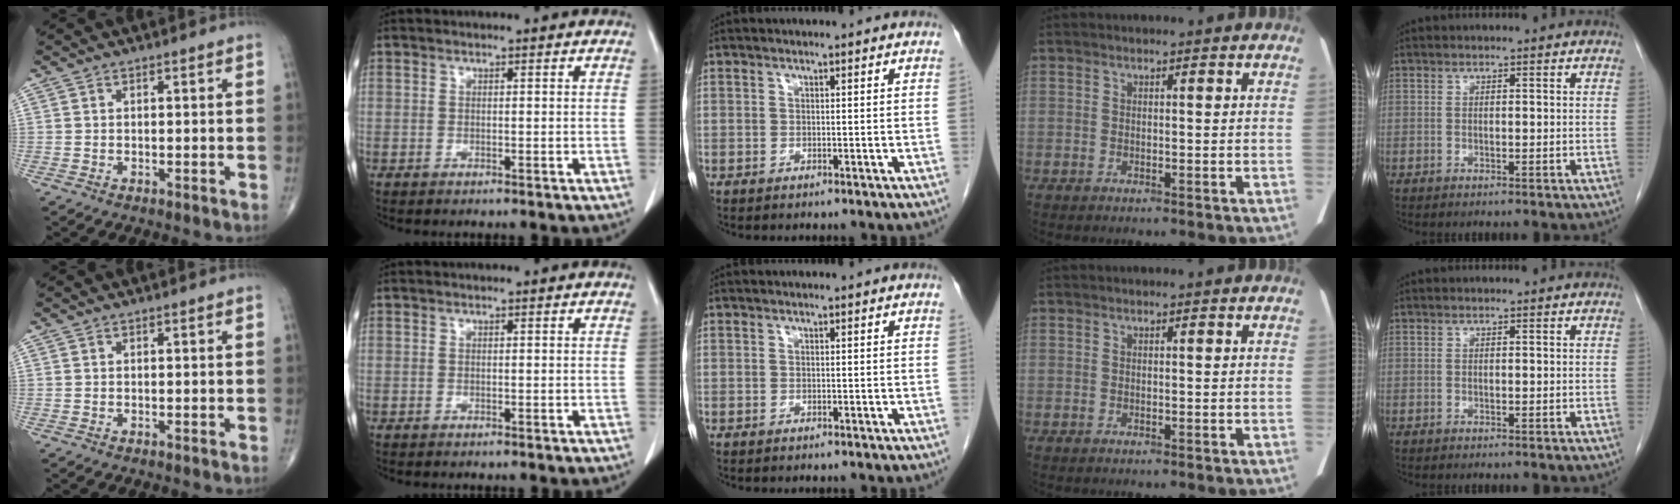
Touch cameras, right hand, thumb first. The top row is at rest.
{}